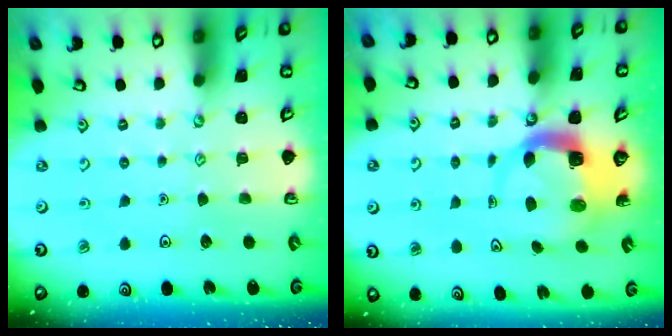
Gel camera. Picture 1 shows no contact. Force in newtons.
{"total": 4.0, "press": 4.0, "slide": 0.3}